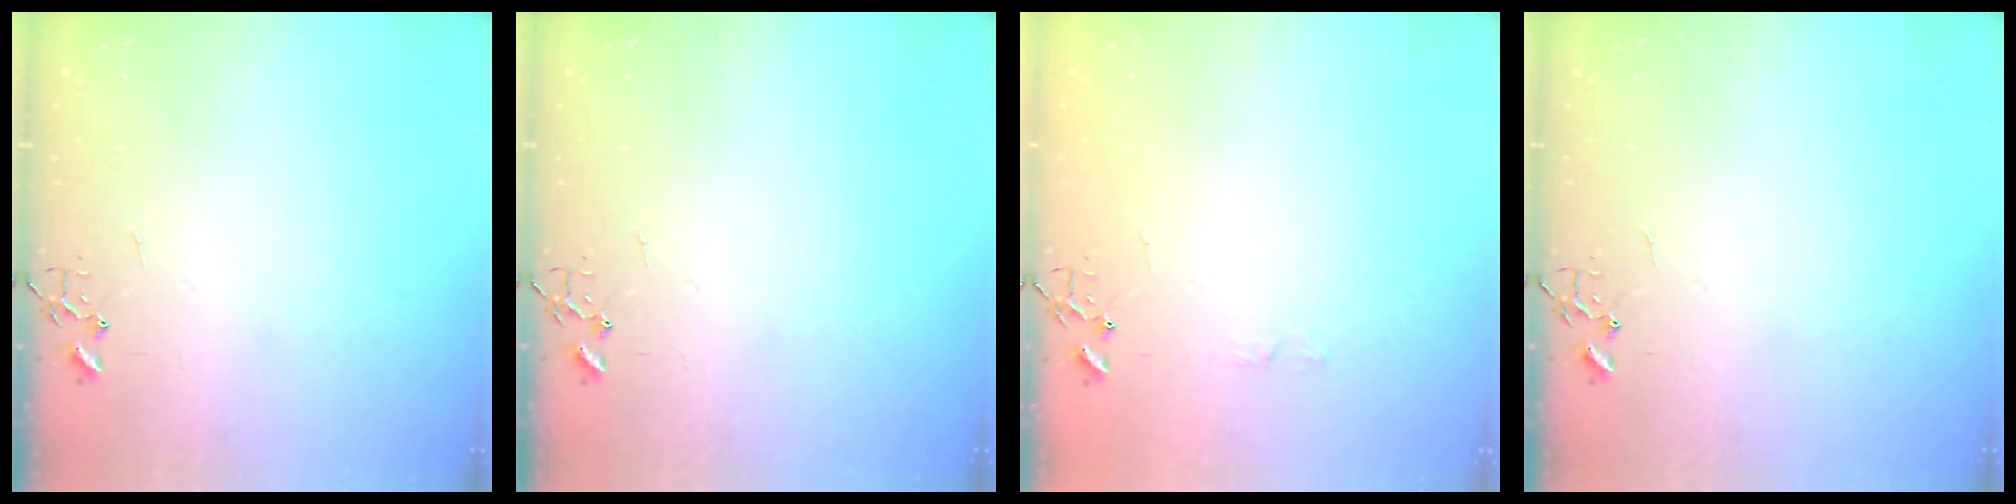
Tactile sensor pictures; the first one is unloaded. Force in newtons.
{"total": 0.0}
{"total": 3.3, "press": 3.2, "slide": 0.5}
{"total": 0.0}